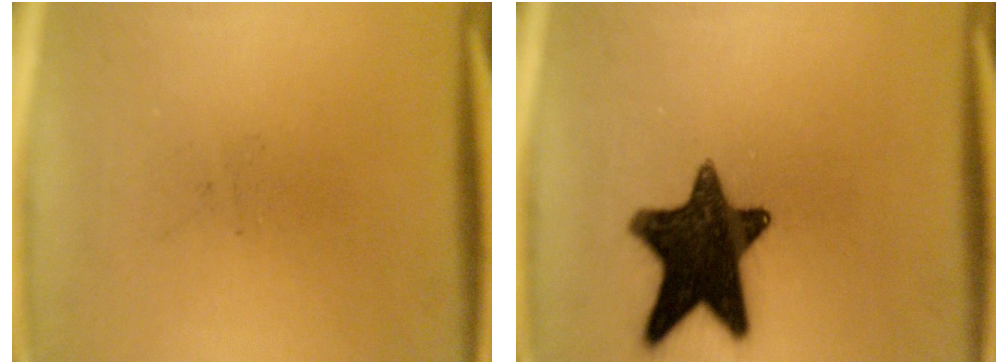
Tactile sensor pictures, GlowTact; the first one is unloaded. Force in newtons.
{"total": 15.2}